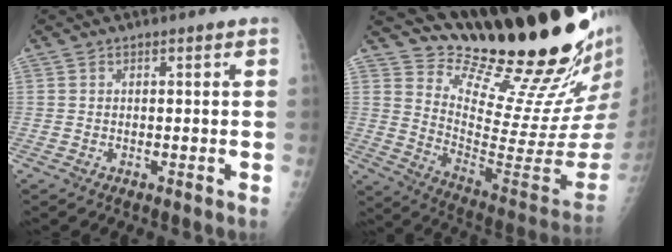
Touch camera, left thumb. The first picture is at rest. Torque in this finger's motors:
{"motor_torque": [0.73, 0.33, 0.57, -2.21, 0.04]}